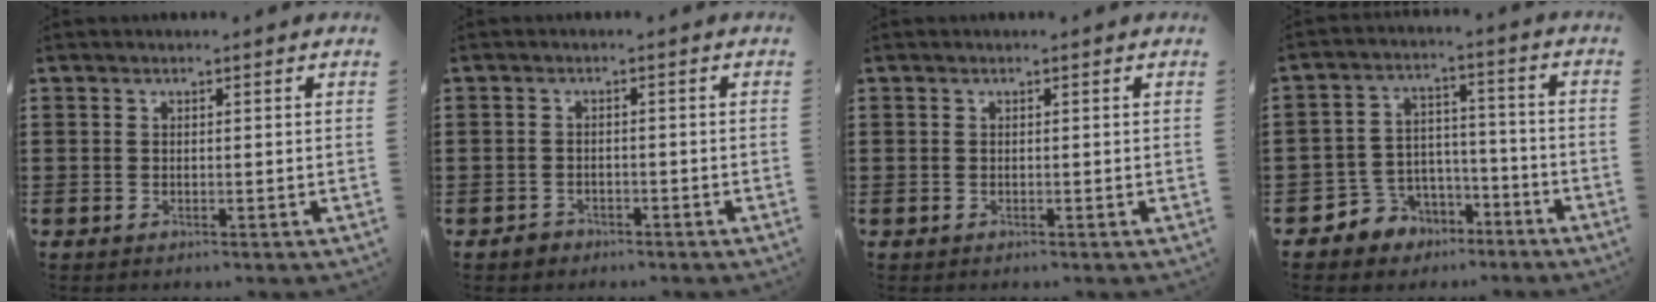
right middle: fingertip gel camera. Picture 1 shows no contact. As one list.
[{"total": 1.4, "force": [-1.1, 0.8, 0.0], "torque": [-0.005, -0.001, -0.024]}, {"total": 0.0}, {"total": 5.8, "force": [-4.2, 4.0, -0.1], "torque": [-0.026, 0.006, -0.084]}]